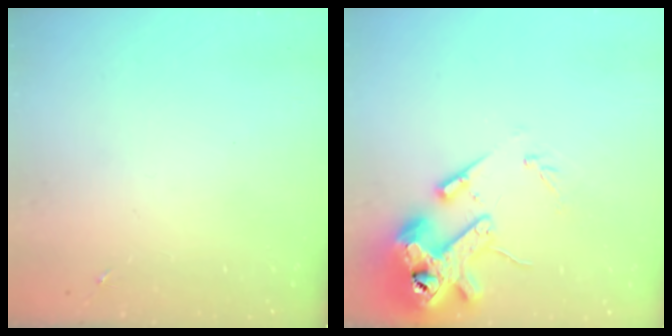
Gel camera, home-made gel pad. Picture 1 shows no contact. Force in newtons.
{"total": 16.0, "press": 15.8, "slide": 2.5}